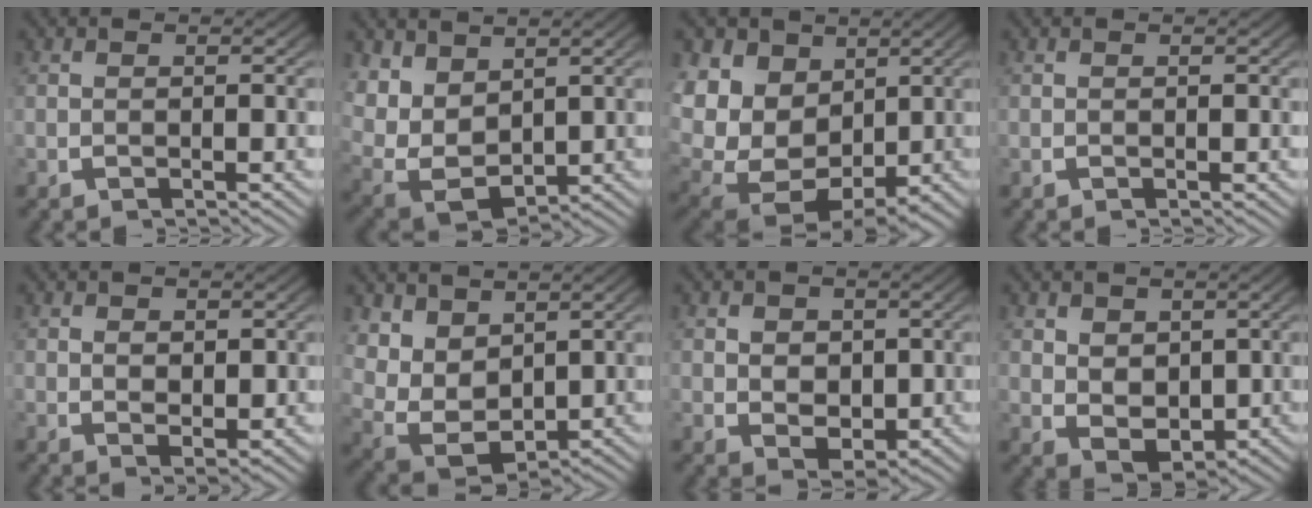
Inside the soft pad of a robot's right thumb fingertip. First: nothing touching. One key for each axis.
{"total": 10.6, "fx": -0.1, "fy": 8.4, "fz": 6.5, "tx": -0.181, "ty": -0.054, "tz": 0.023}
{"total": 17.4, "fx": -0.7, "fy": 14.0, "fz": 10.3, "tx": -0.274, "ty": -0.080, "tz": 0.010}
{"total": 0.0}
{"total": 1.9, "fx": 0.4, "fy": 1.3, "fz": 1.3, "tx": -0.023, "ty": -0.018, "tz": 0.017}
{"total": 9.6, "fx": -0.1, "fy": 7.6, "fz": 5.9, "tx": -0.163, "ty": -0.055, "tz": 0.020}
{"total": 4.6, "fx": -0.1, "fy": 3.6, "fz": 2.9, "tx": -0.053, "ty": -0.031, "tz": 0.012}
{"total": 5.6, "fx": 0.1, "fy": 4.3, "fz": 3.6, "tx": -0.085, "ty": -0.040, "tz": 0.022}